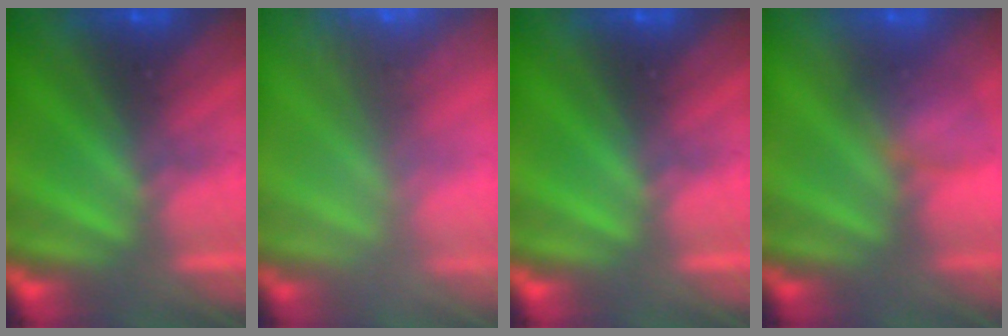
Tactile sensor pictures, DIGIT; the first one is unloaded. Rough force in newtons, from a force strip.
{"total": 9.8}
{"total": 0.0}
{"total": 3.0}